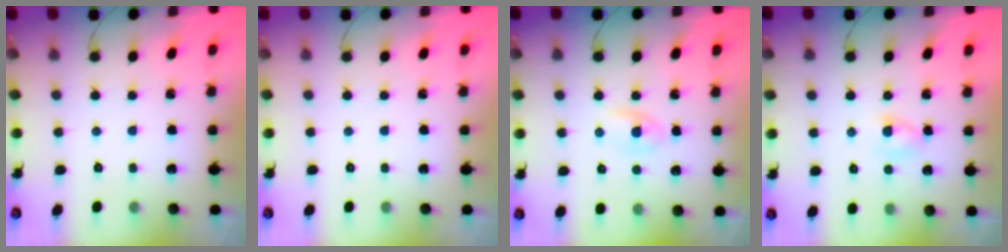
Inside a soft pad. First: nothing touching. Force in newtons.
{"total": 0.0}
{"total": 1.8, "press": 1.5, "slide": 0.9}
{"total": 2.0, "press": 1.8, "slide": 0.8}